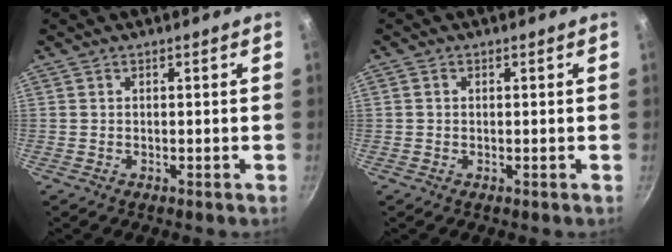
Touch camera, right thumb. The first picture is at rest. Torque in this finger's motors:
{"motor_torque": [-0.14, -0.52, 0.00, 0.20, 0.04]}